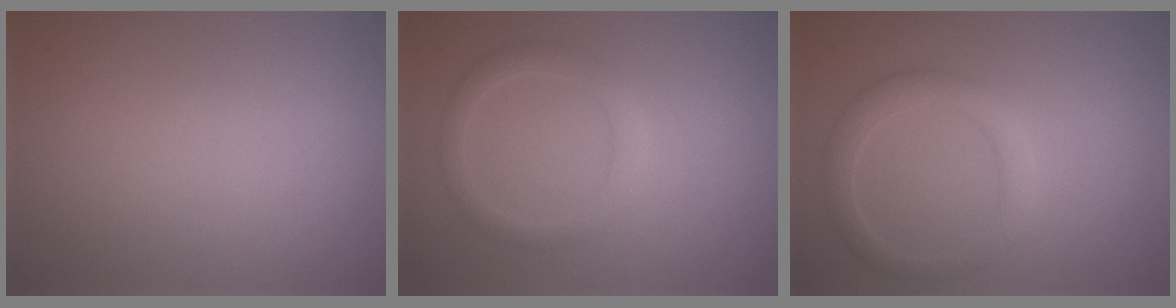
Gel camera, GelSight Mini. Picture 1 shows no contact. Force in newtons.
{"total": 2.3, "press": 2.3, "slide": 0.1}
{"total": 2.8, "press": 2.8, "slide": 0.1}